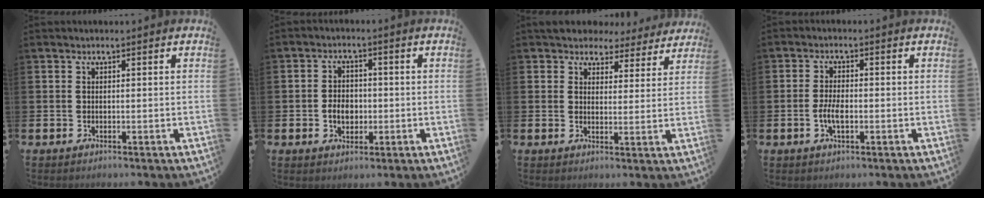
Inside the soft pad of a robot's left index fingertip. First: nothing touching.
{"total": 3.7, "force": [-0.7, 2.8, 2.4], "torque": [-0.028, -0.002, -0.020]}
{"total": 4.3, "force": [3.8, 2.0, 0.3], "torque": [-0.012, -0.026, 0.062]}
{"total": 3.2, "force": [-0.7, 1.3, 2.9], "torque": [-0.046, 0.001, -0.014]}